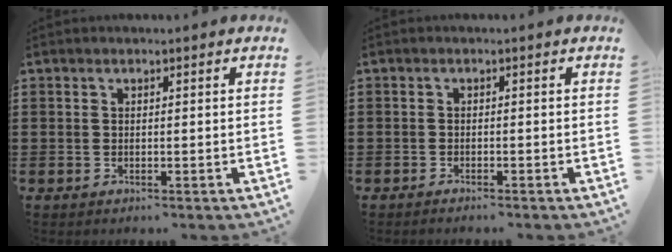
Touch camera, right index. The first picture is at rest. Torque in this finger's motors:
{"motor_torque": [0.02, 0.49, -0.51, -0.12]}